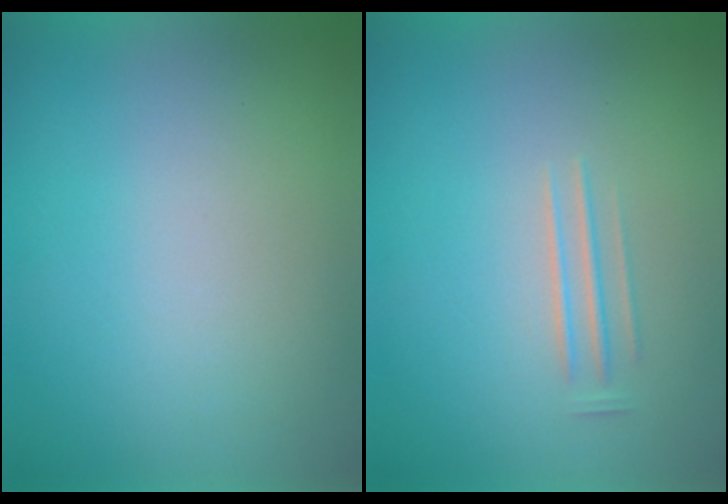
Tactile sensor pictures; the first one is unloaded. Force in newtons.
{"total": 1.7}